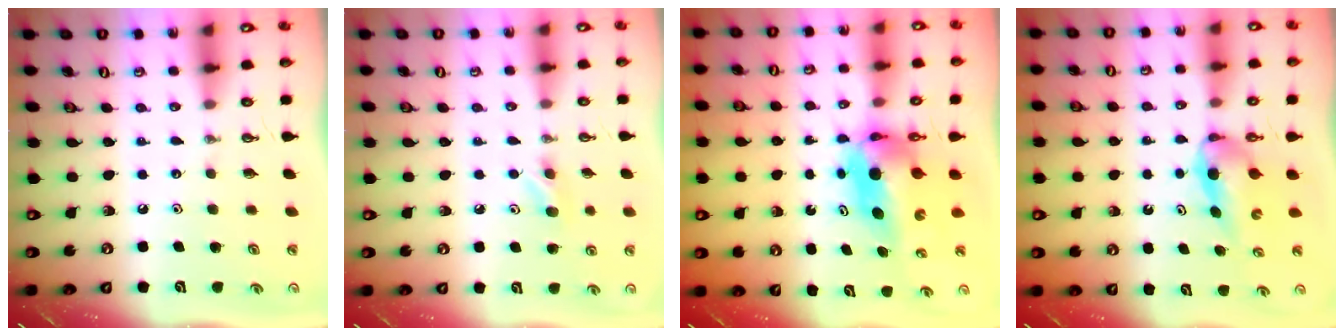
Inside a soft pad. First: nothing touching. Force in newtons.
{"total": 4.9, "press": 4.8, "slide": 0.7}
{"total": 6.5, "press": 6.5, "slide": 0.4}
{"total": 7.5, "press": 5.4, "slide": 5.2}